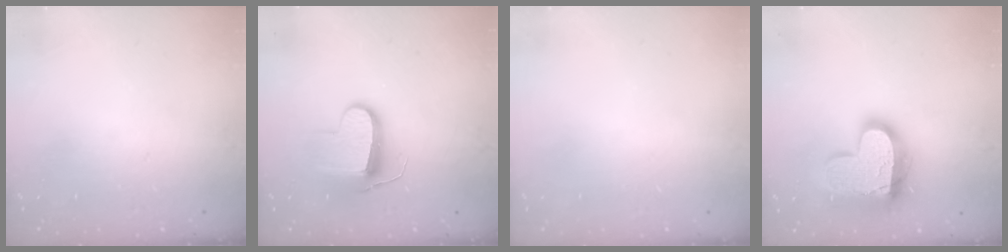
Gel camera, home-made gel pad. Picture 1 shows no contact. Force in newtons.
{"total": 9.4, "press": 9.4, "slide": 0.2}
{"total": 0.6, "press": 0.5, "slide": 0.2}
{"total": 17.7, "press": 17.7, "slide": 1.0}